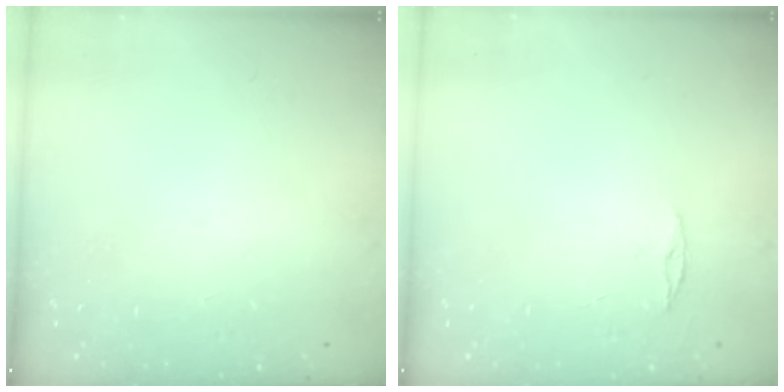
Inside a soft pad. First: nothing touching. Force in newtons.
{"total": 3.0, "press": 2.9, "slide": 0.3}